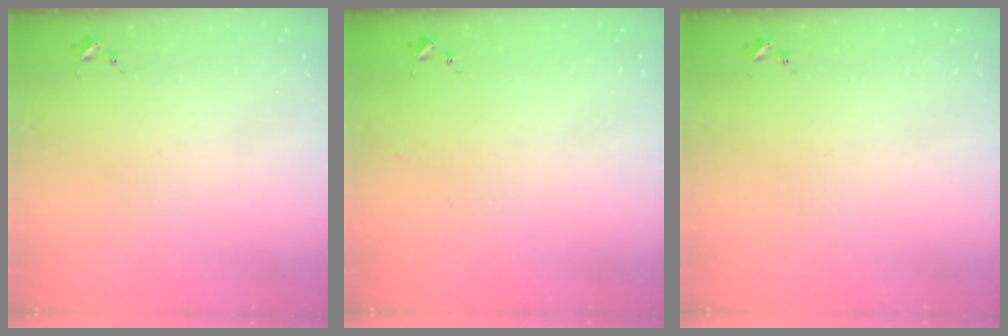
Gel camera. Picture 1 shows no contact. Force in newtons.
{"total": 3.6, "press": 3.6, "slide": 0.3}
{"total": 0.0}